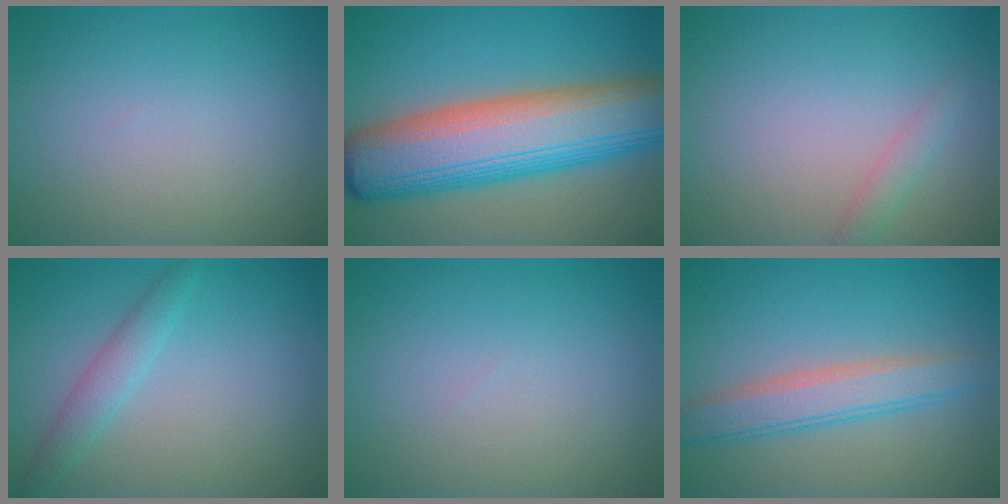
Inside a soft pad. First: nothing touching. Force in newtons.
{"total": 13.1, "press": 13.1, "slide": 0.4}
{"total": 1.3, "press": 1.3, "slide": 0.1}
{"total": 2.2, "press": 2.2, "slide": 0.1}
{"total": 0.0}
{"total": 4.2, "press": 4.2, "slide": 0.2}